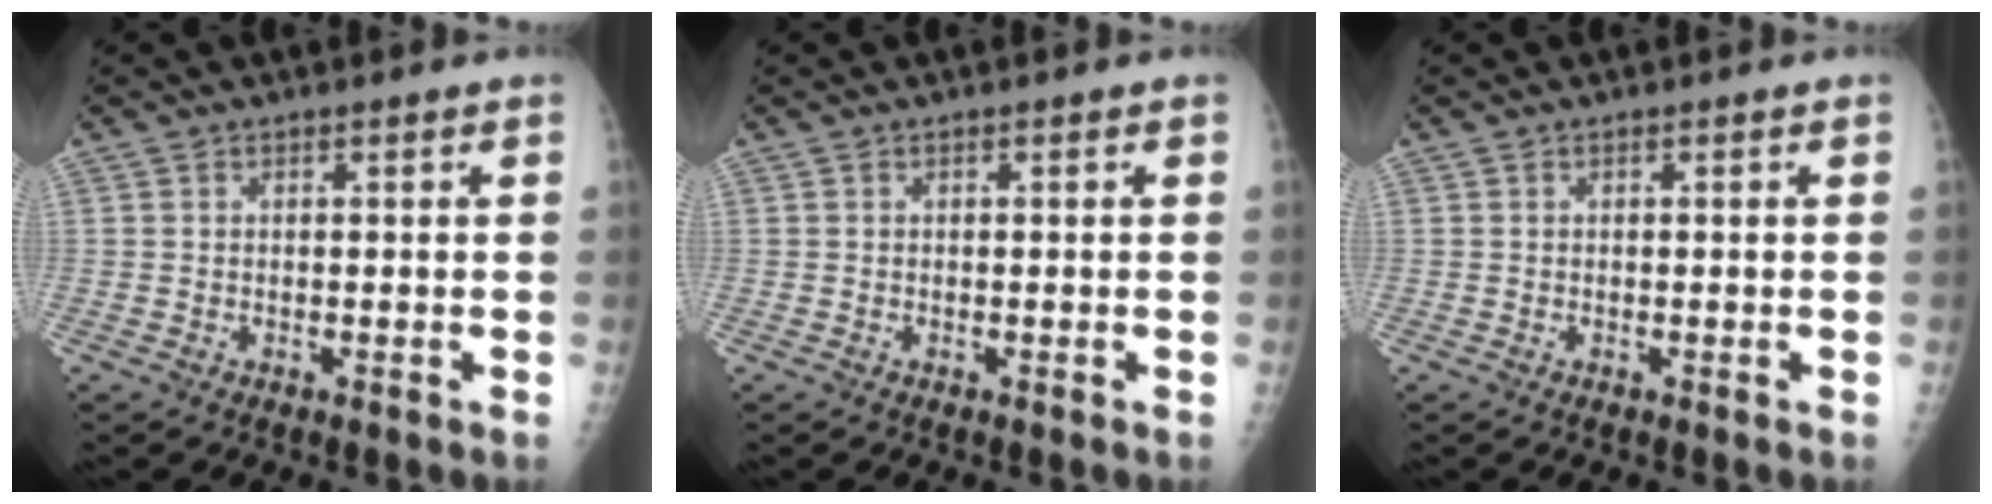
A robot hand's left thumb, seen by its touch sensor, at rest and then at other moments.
{"total": 0.0}
{"total": 0.0}